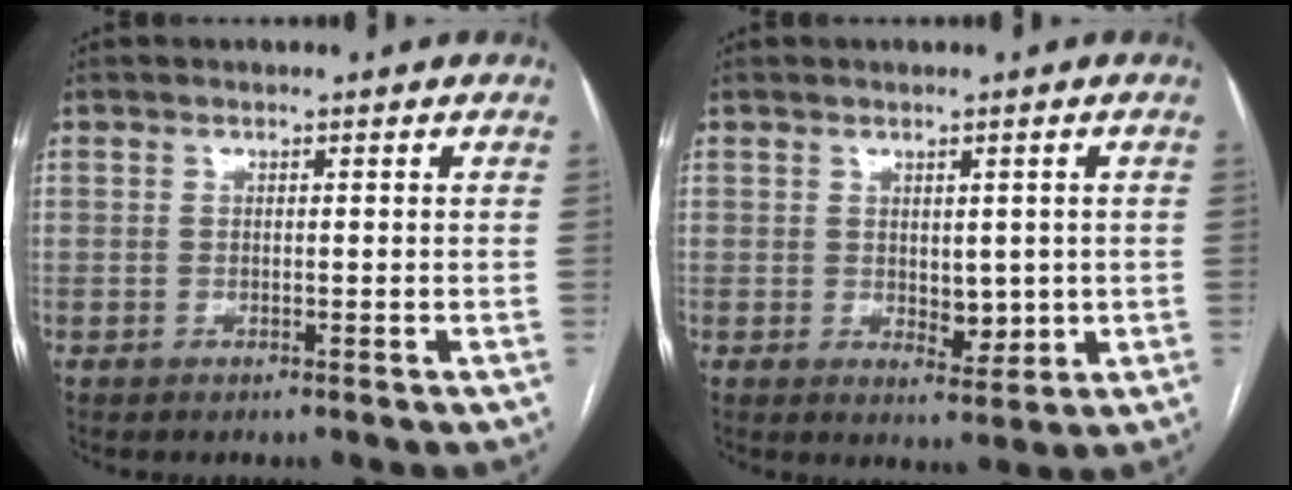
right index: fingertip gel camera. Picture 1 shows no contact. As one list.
[{"total": 3.9, "force": [0.0, 2.3, 3.2], "torque": [-0.041, -0.006, 0.011]}]